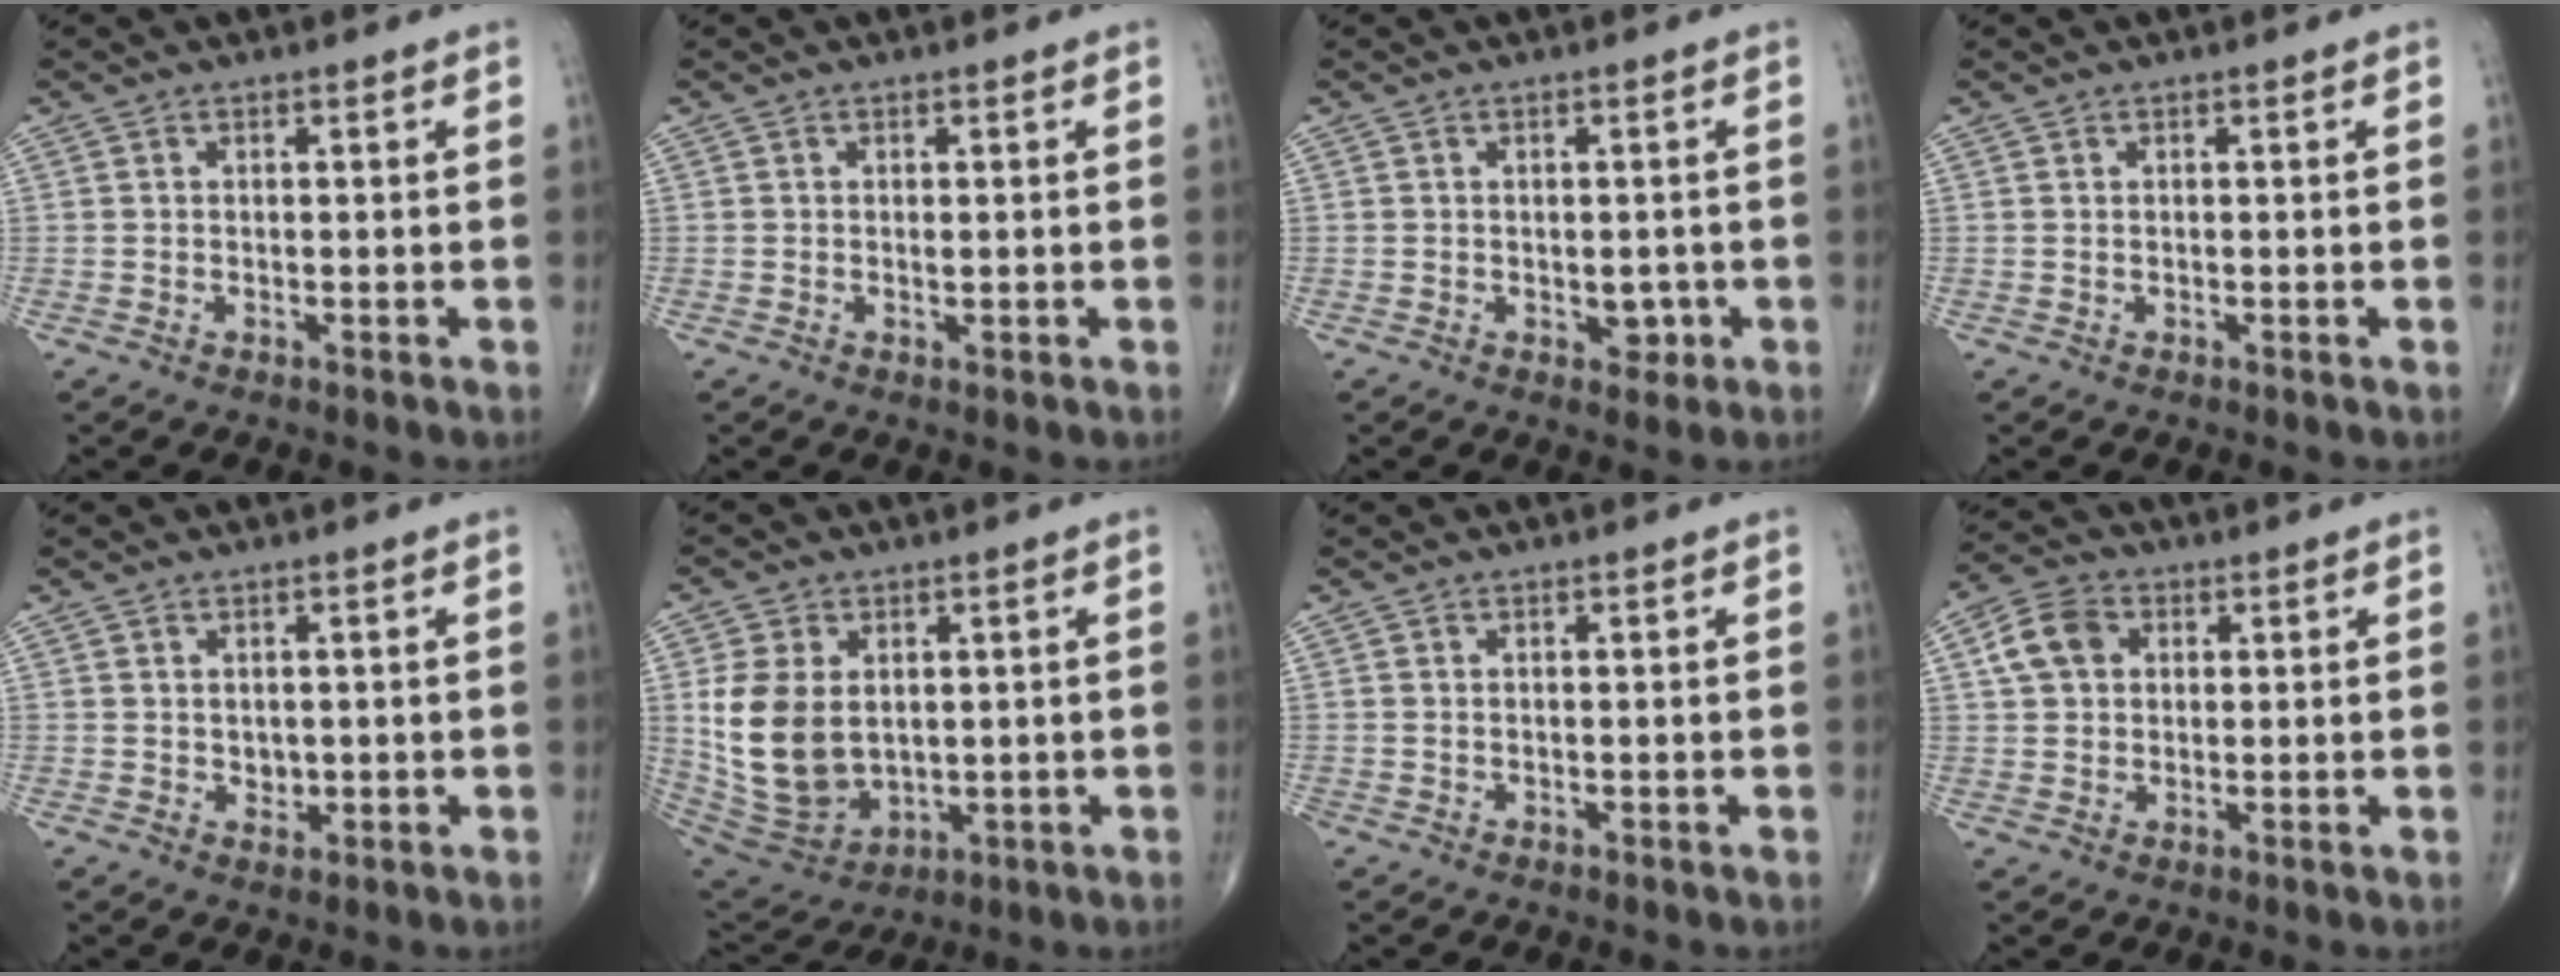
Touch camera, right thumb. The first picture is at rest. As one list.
[{"total": 0.5, "force": [0.0, 0.2, 0.5], "torque": [-0.009, -0.003, 0.001]}, {"total": 2.8, "force": [-0.6, 1.9, 2.0], "torque": [-0.005, 0.001, -0.005]}, {"total": 0.0}, {"total": 1.7, "force": [0.3, 1.4, 0.9], "torque": [-0.004, -0.002, 0.009]}, {"total": 14.0, "force": [1.5, 9.8, 9.9], "torque": [-0.177, -0.014, 0.052]}, {"total": 0.0}, {"total": 7.1, "force": [1.8, 5.5, 4.1], "torque": [-0.068, 0.009, 0.028]}]